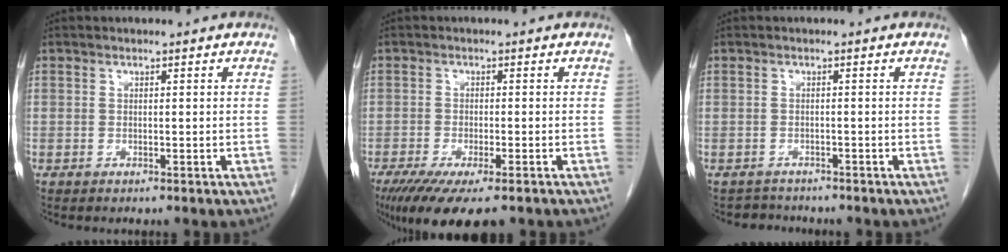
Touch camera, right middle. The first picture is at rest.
{"total": 10.9, "force": [-7.8, 2.6, 7.1], "torque": [-0.104, -0.019, -0.120]}
{"total": 2.5, "force": [-2.3, 0.7, -0.6], "torque": [0.010, -0.005, -0.037]}